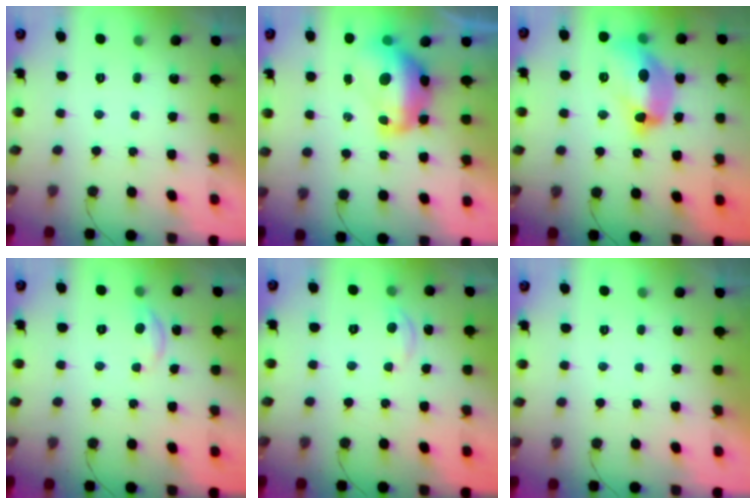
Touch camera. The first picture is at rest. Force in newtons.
{"total": 13.1, "press": 13.0, "slide": 1.3}
{"total": 14.6, "press": 14.5, "slide": 1.4}
{"total": 4.2, "press": 4.1, "slide": 0.4}
{"total": 2.8, "press": 2.8, "slide": 0.3}
{"total": 0.0}